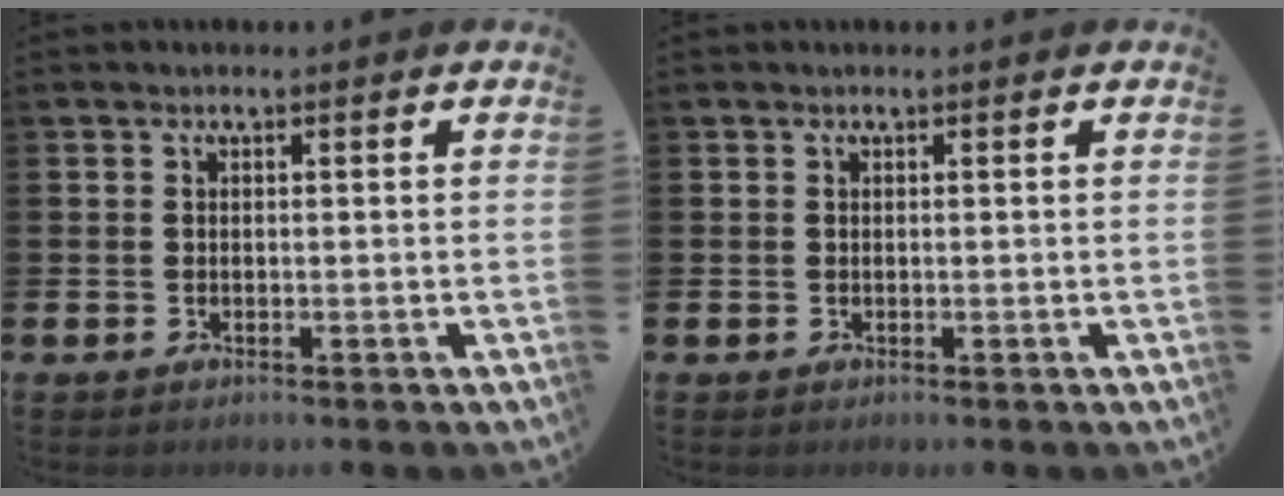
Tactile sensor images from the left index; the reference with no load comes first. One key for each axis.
{"total": 0.0}